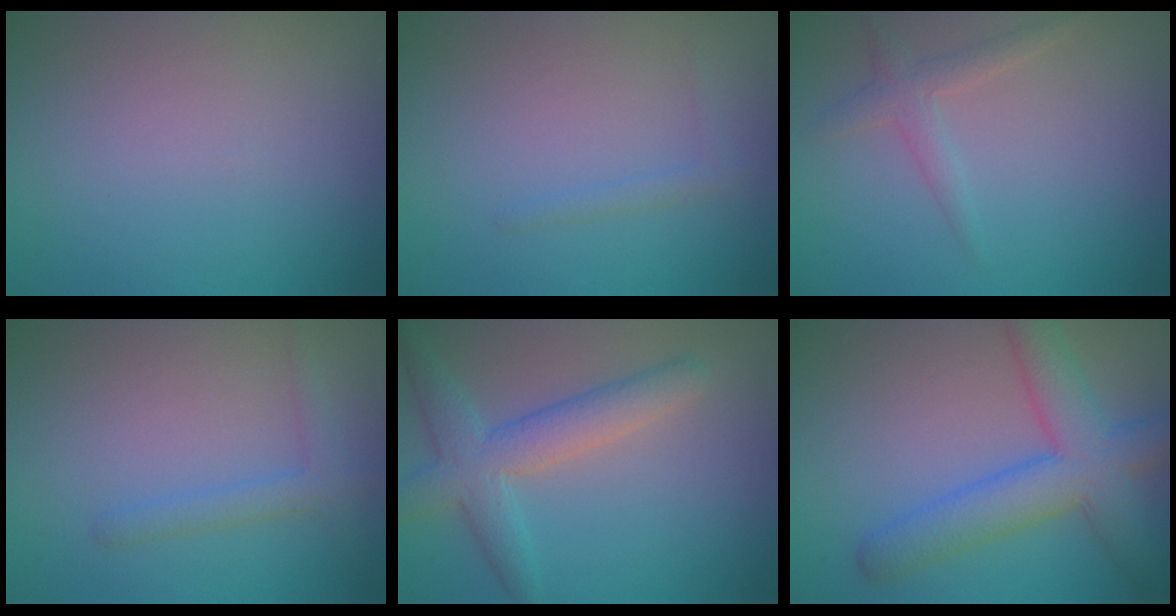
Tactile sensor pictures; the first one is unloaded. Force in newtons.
{"total": 0.8, "press": 0.8, "slide": 0.1}
{"total": 1.8, "press": 1.8, "slide": 0.1}
{"total": 1.9, "press": 1.9, "slide": 0.1}
{"total": 4.5, "press": 4.5, "slide": 0.1}
{"total": 6.6, "press": 6.6, "slide": 0.2}